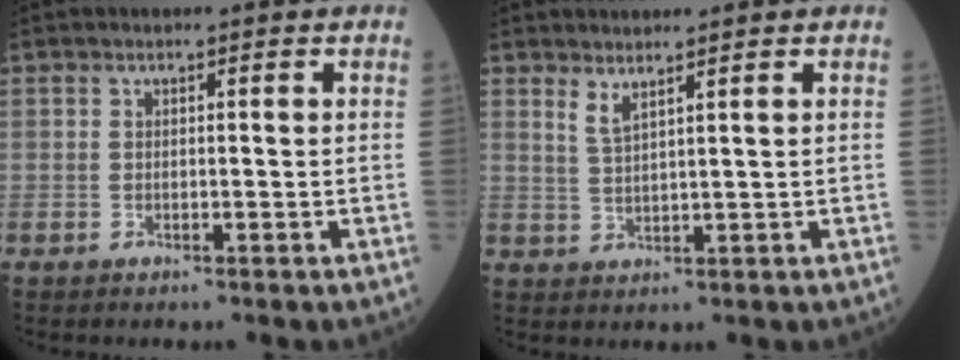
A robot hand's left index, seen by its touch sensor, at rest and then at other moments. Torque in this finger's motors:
{"motor_torque": [0.40, -0.28, 0.10, 0.04]}